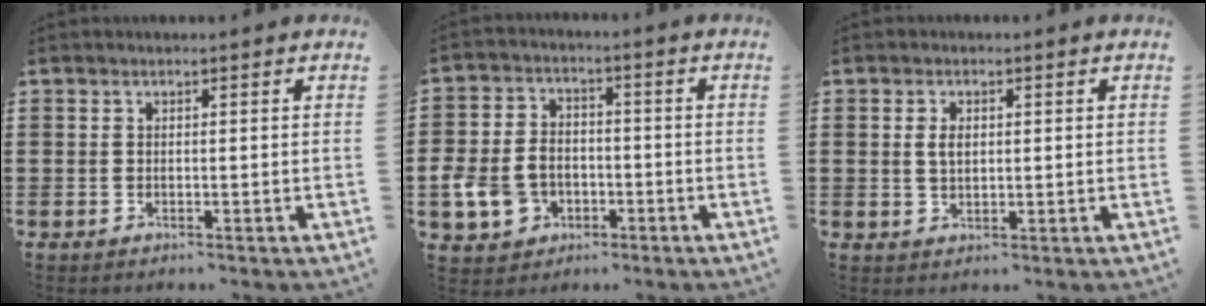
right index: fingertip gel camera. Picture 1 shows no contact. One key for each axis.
{"total": 6.9, "fx": -2.1, "fy": 5.6, "fz": 3.4, "tx": -0.103, "ty": 0.010, "tz": -0.044}
{"total": 2.5, "fx": 0.5, "fy": 1.5, "fz": 1.9, "tx": -0.039, "ty": 0.008, "tz": 0.007}